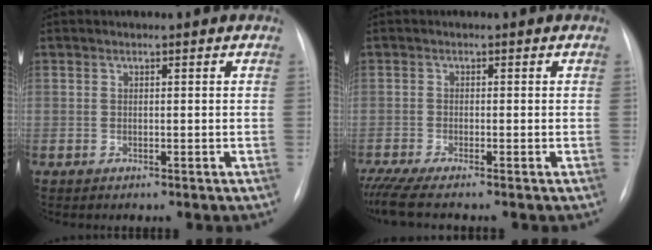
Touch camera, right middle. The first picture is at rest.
{"total": 5.3, "force": [-4.4, -0.3, 2.9], "torque": [-0.056, -0.014, -0.079]}